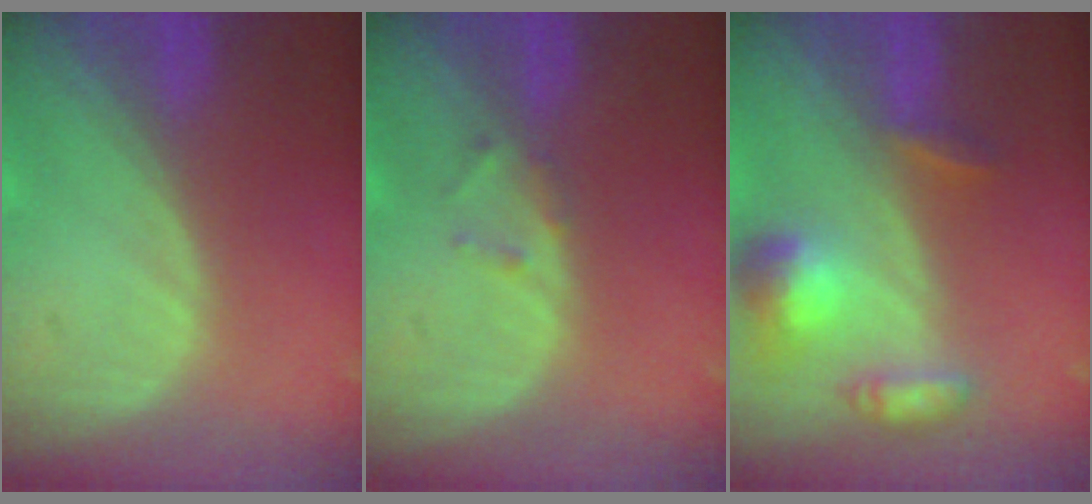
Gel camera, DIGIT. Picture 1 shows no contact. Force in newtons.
{"total": 1.3, "press": 1.3, "slide": 0.4}
{"total": 7.1, "press": 6.6, "slide": 2.6}